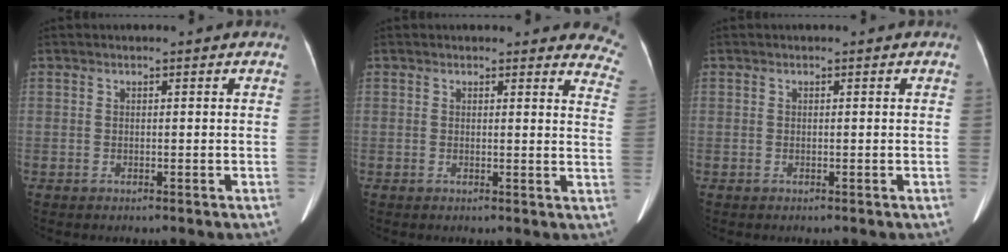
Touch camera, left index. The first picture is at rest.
{"total": 10.4, "force": [10.0, 2.3, 1.8], "torque": [0.023, -0.060, 0.062]}
{"total": 0.0}